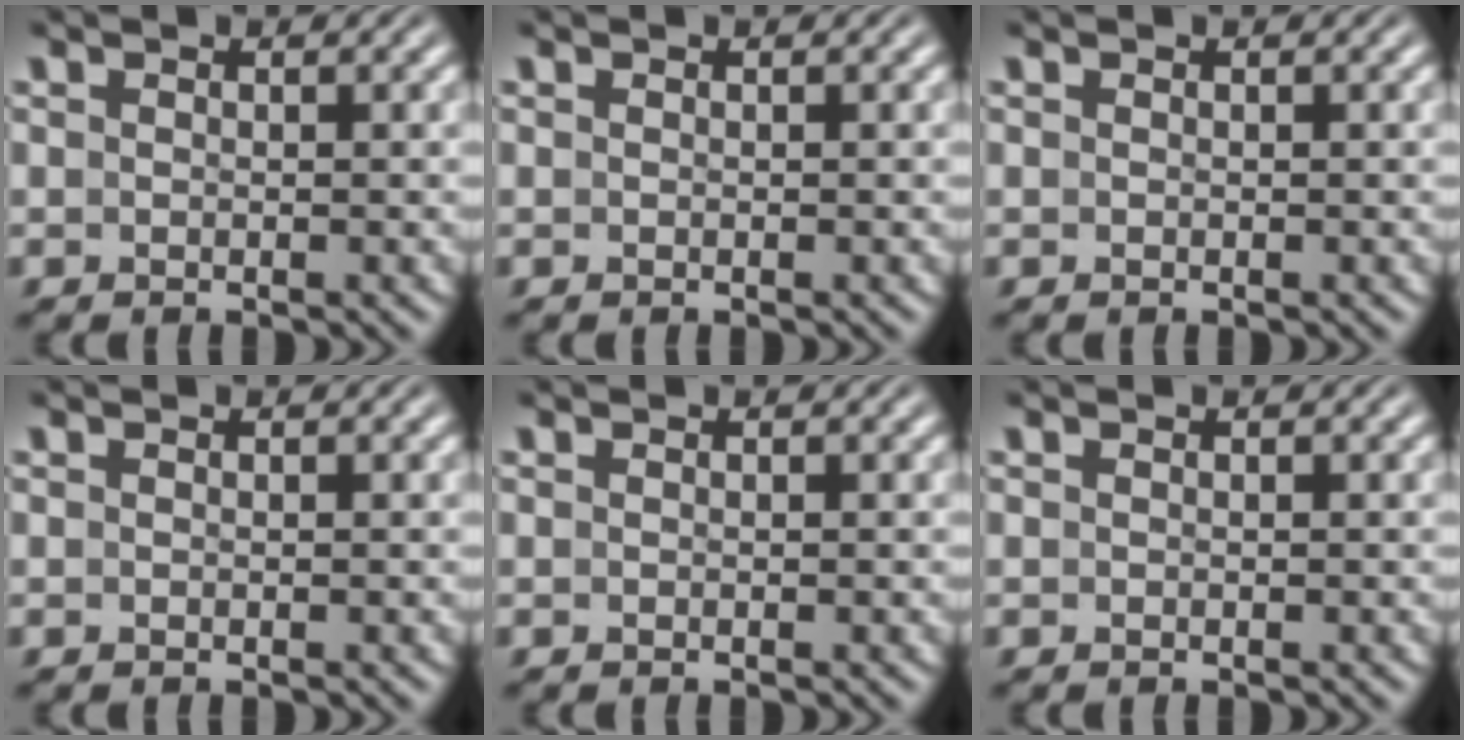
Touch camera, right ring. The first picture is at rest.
{"total": 0.0}
{"total": 0.0}
{"total": 0.0}
{"total": 0.0}
{"total": 0.0}